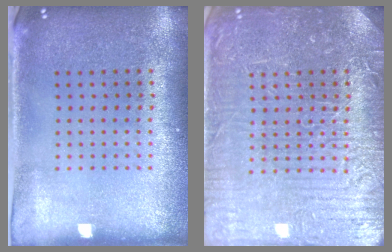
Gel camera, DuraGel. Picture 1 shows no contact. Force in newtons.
{"total": 5.5, "press": 5.5, "slide": 0.7}